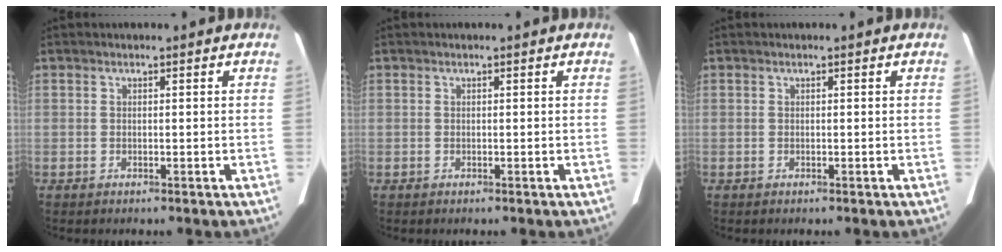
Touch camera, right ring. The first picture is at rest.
{"total": 0.0}
{"total": 0.0}